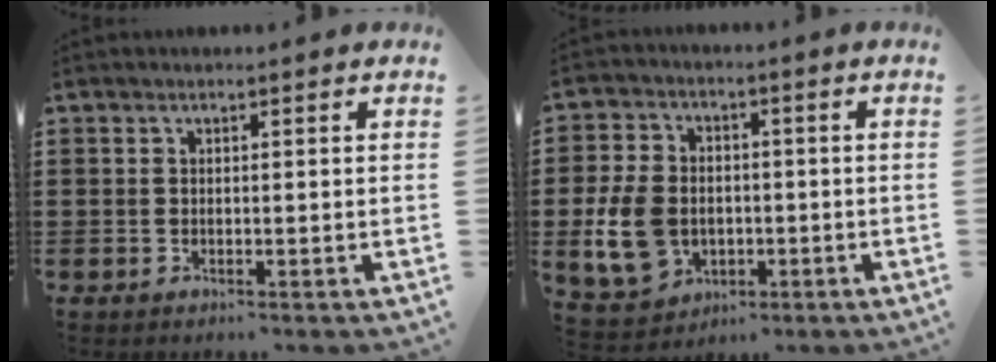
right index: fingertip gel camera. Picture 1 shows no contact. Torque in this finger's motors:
{"motor_torque": [1.76, 0.38, 0.80, 0.02]}